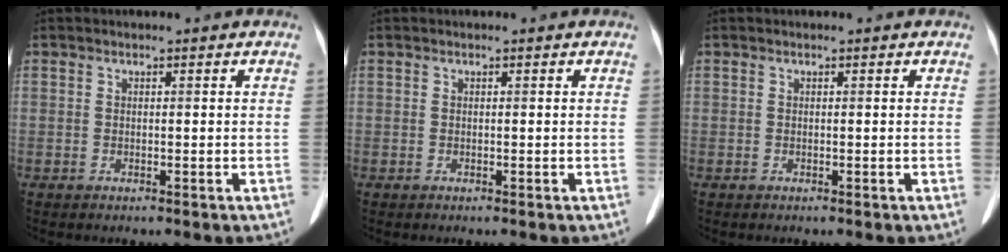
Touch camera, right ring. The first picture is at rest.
{"total": 0.0}
{"total": 0.0}